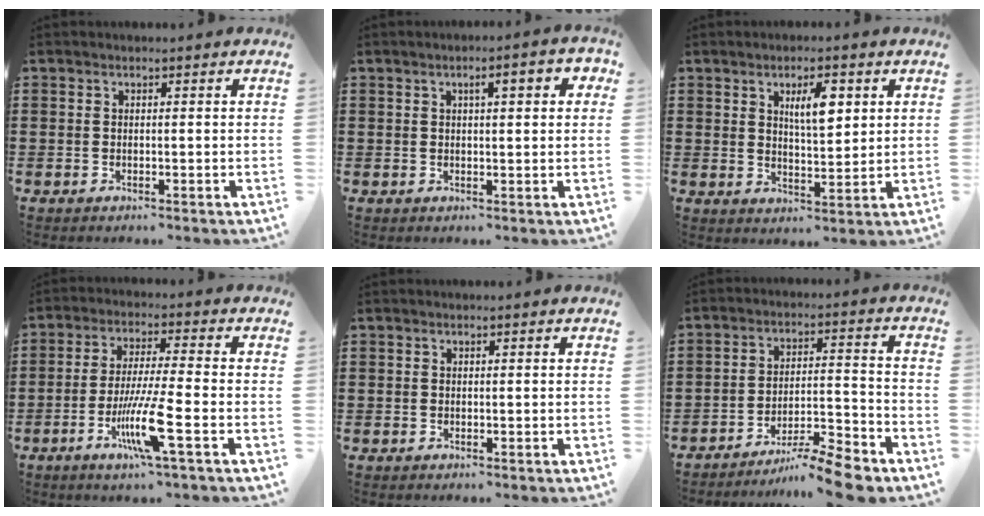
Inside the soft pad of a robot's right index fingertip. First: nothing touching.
{"total": 3.5, "force": [1.1, 0.8, 3.2], "torque": [-0.048, 0.000, 0.010]}
{"total": 5.6, "force": [2.2, 2.0, 4.7], "torque": [-0.083, 0.002, 0.032]}
{"total": 9.2, "force": [-3.8, 0.2, 8.4], "torque": [-0.171, -0.018, -0.074]}
{"total": 0.0}
{"total": 8.8, "force": [-7.9, 0.4, 4.0], "torque": [-0.053, 0.016, -0.148]}